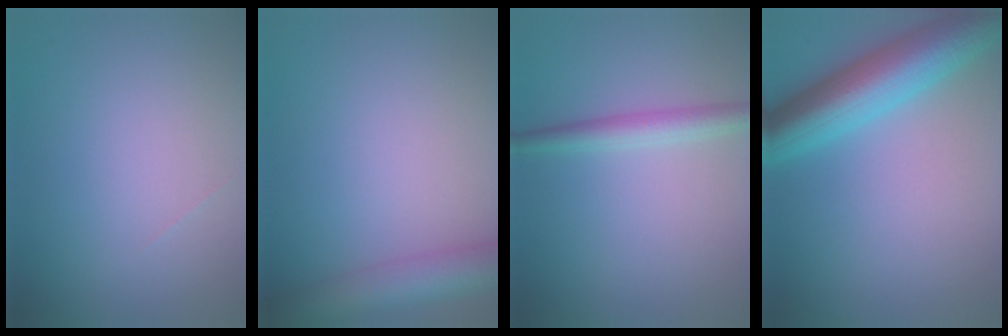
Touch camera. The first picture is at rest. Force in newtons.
{"total": 5.3, "press": 5.3, "slide": 0.3}
{"total": 2.4, "press": 2.4, "slide": 0.1}
{"total": 8.5, "press": 8.5, "slide": 0.2}